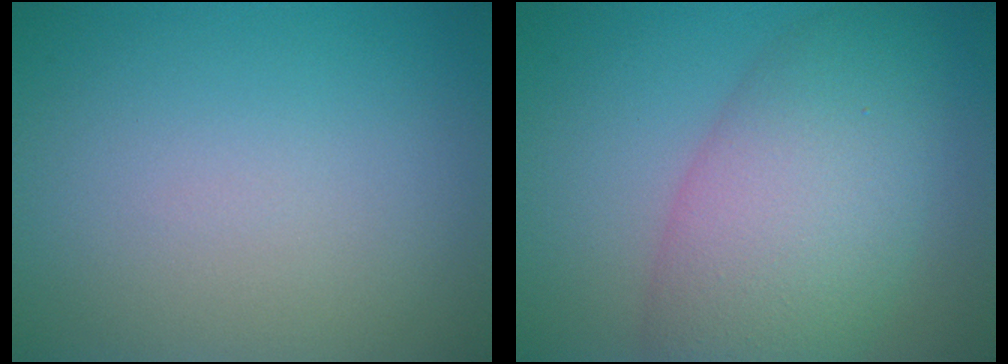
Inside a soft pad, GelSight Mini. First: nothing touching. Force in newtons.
{"total": 8.6, "press": 8.6, "slide": 0.3}